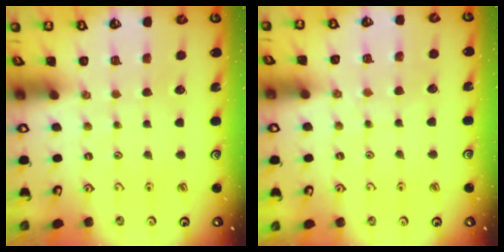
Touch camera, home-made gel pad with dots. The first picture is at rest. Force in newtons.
{"total": 4.6, "press": 4.5, "slide": 0.6}